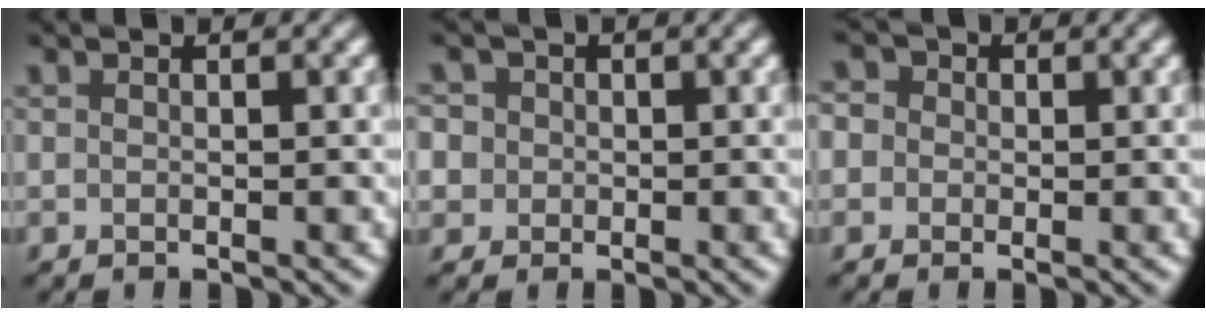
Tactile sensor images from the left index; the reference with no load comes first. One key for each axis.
{"total": 5.2, "fx": 1.9, "fy": 4.4, "fz": 2.1, "tx": -0.046, "ty": 0.022, "tz": 0.008}
{"total": 5.0, "fx": 1.8, "fy": 4.1, "fz": 2.3, "tx": -0.044, "ty": 0.030, "tz": -0.003}